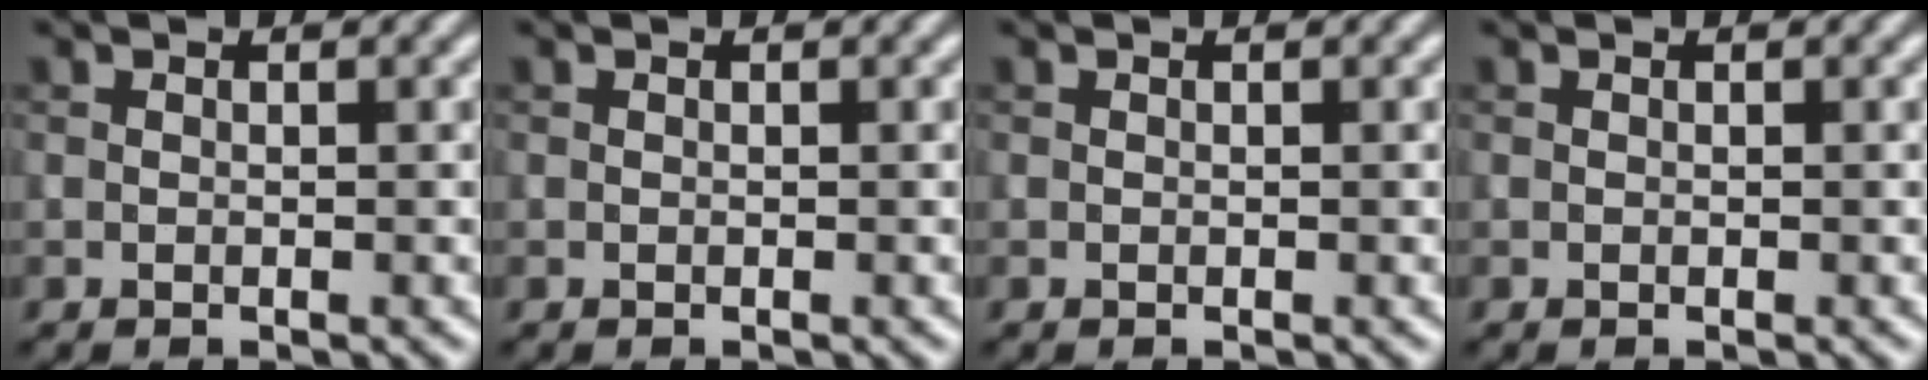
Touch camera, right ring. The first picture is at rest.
{"total": 0.0}
{"total": 0.0}
{"total": 0.0}